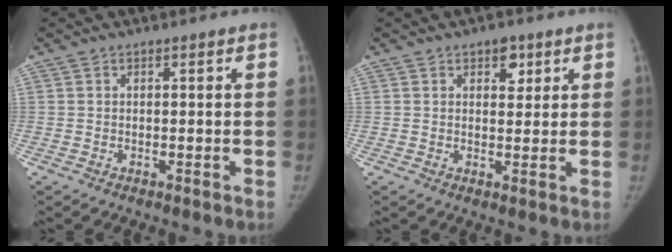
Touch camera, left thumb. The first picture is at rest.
{"total": 3.6, "force": [1.9, 2.2, 2.0], "torque": [-0.004, -0.007, 0.026]}